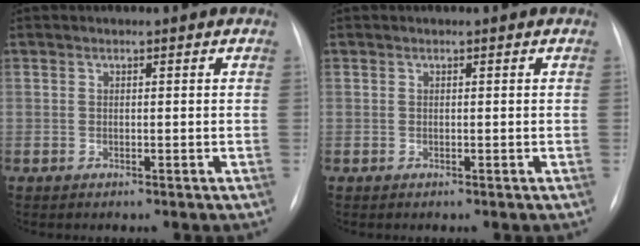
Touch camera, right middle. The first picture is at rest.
{"total": 0.0}